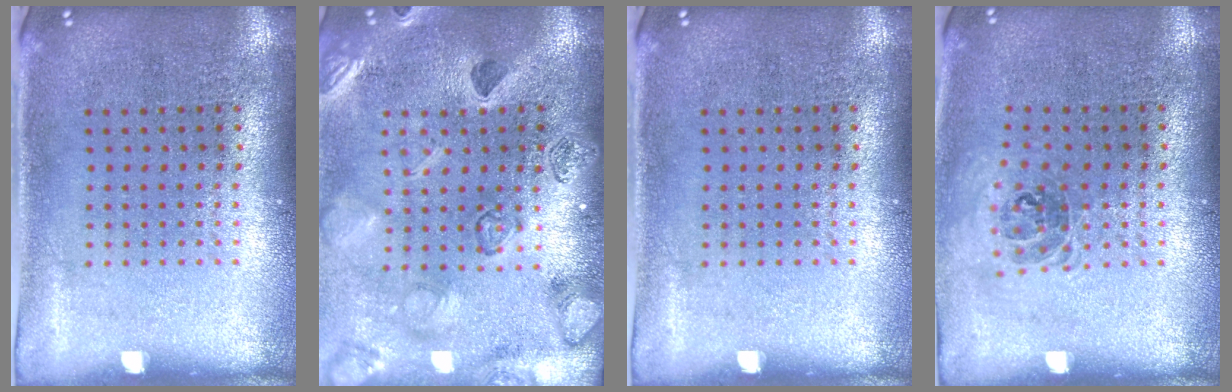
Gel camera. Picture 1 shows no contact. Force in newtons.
{"total": 2.3, "press": 2.3, "slide": 0.3}
{"total": 0.0}
{"total": 1.0, "press": 0.8, "slide": 0.5}